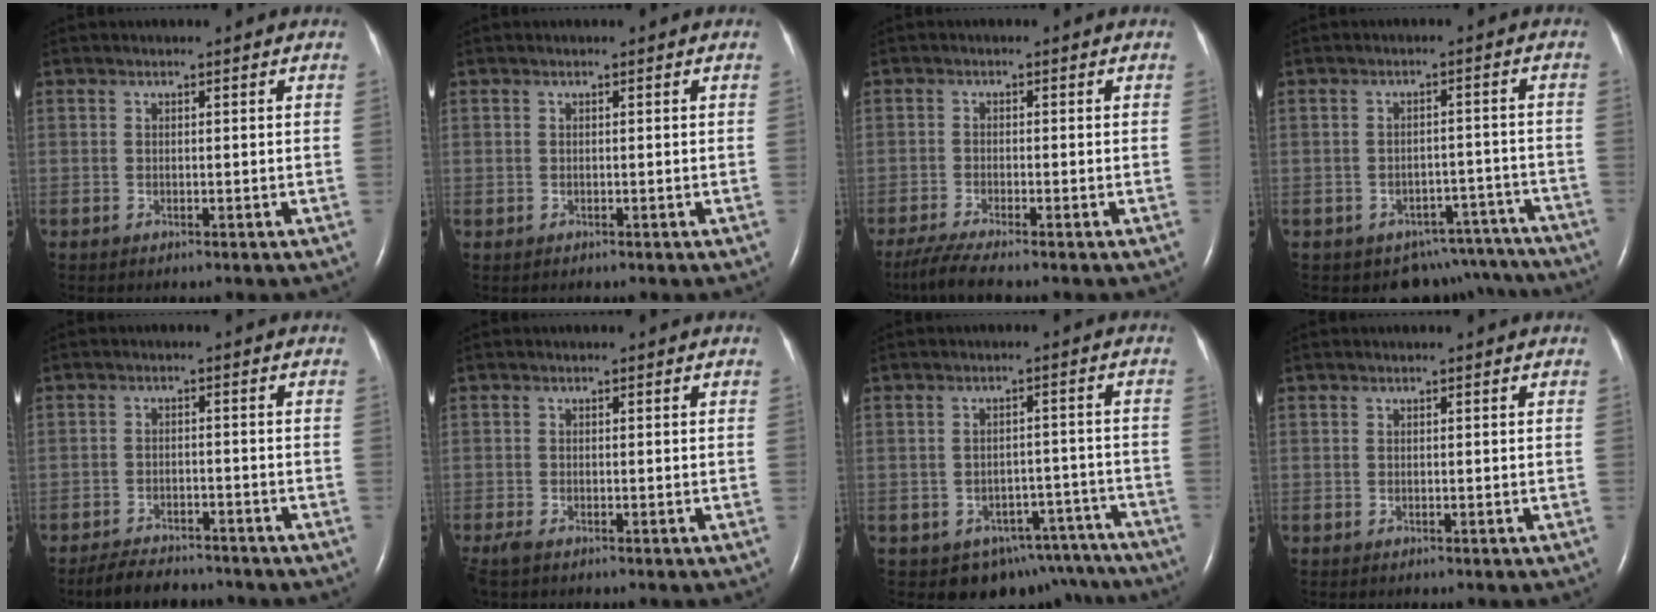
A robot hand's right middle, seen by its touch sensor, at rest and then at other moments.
{"total": 0.0}
{"total": 4.6, "force": [-3.7, -0.3, 2.7], "torque": [-0.059, -0.016, -0.070]}
{"total": 10.6, "force": [-9.1, 5.4, 0.4], "torque": [0.011, 0.035, -0.096]}
{"total": 6.7, "force": [-6.1, 2.0, 1.9], "torque": [-0.036, -0.011, -0.093]}
{"total": 2.3, "force": [-1.7, 0.7, 1.4], "torque": [-0.037, -0.009, -0.031]}
{"total": 11.0, "force": [-8.6, 6.7, 1.8], "torque": [-0.003, 0.032, -0.092]}
{"total": 0.0}